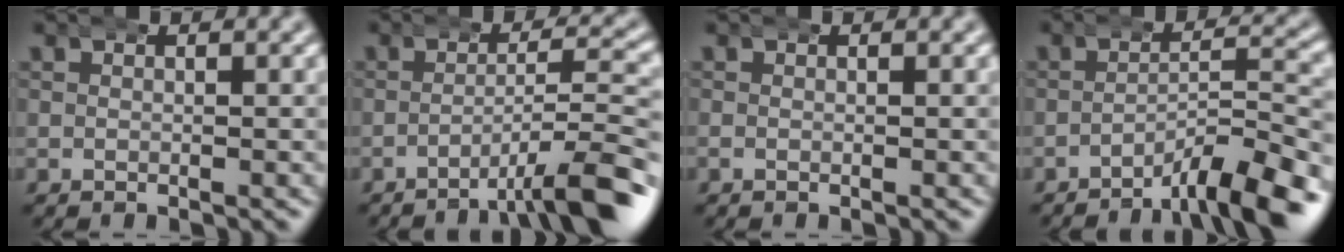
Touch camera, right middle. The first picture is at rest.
{"total": 5.9, "force": [-3.8, 0.4, 4.5], "torque": [-0.058, 0.001, -0.060]}
{"total": 0.6, "force": [-0.4, 0.3, 0.2], "torque": [-0.006, -0.001, -0.007]}
{"total": 6.7, "force": [-5.3, 1.1, 4.0], "torque": [-0.047, -0.002, -0.081]}